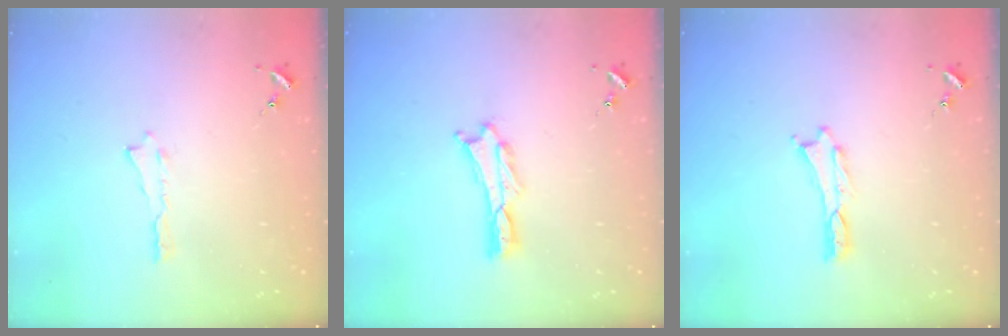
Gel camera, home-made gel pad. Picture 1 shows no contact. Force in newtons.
{"total": 0.6, "press": 0.6, "slide": 0.2}
{"total": 0.0}